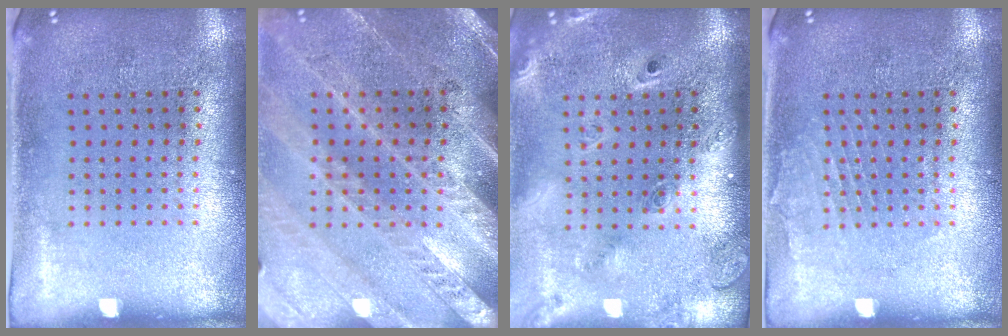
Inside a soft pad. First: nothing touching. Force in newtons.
{"total": 2.9, "press": 2.6, "slide": 1.1}
{"total": 2.5, "press": 1.8, "slide": 1.6}
{"total": 1.2, "press": 1.1, "slide": 0.1}